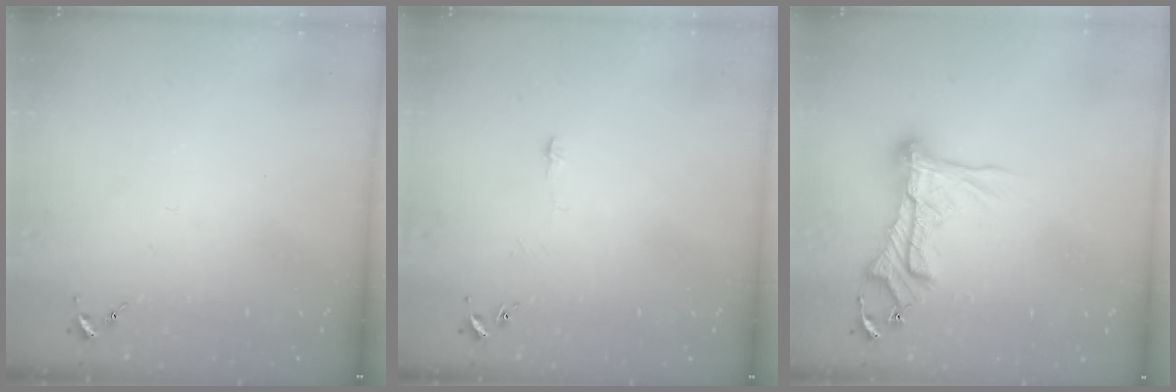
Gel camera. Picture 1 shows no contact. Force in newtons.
{"total": 2.7, "press": 2.6, "slide": 0.3}
{"total": 14.3, "press": 14.2, "slide": 1.6}